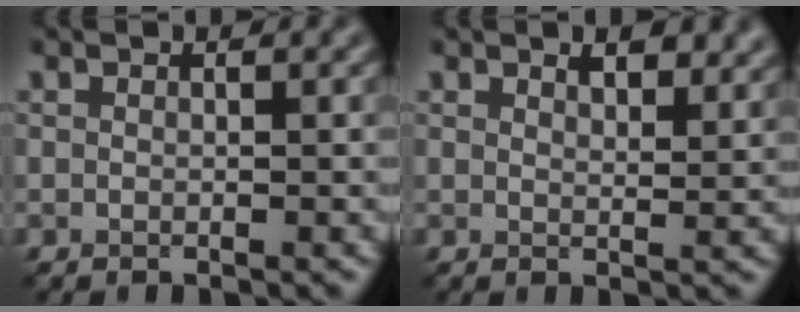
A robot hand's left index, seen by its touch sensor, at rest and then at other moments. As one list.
[{"total": 2.6, "force": [1.9, 0.9, 1.5], "torque": [-0.024, -0.005, 0.031]}]